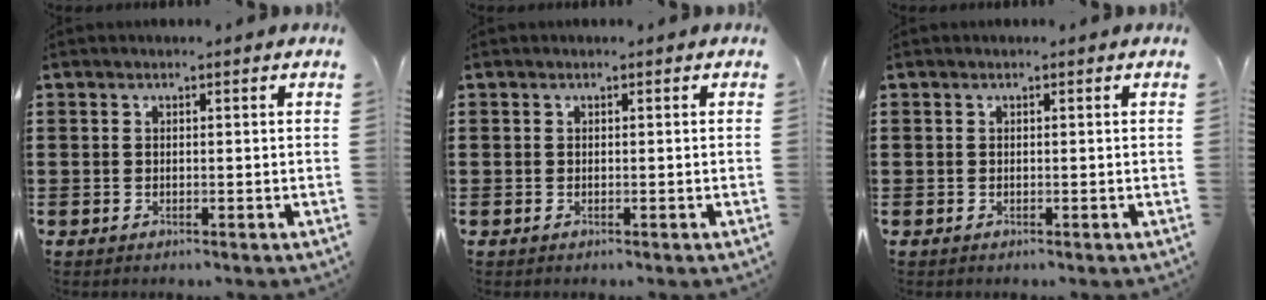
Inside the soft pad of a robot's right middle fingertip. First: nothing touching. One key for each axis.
{"total": 0.0}
{"total": 0.0}